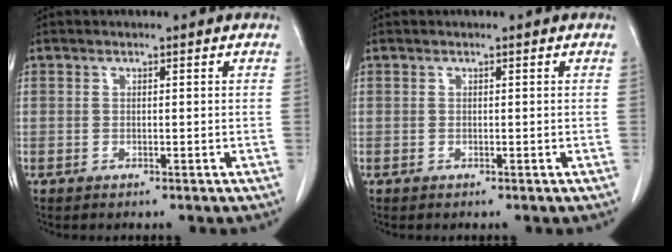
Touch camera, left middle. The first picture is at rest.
{"total": 0.0}